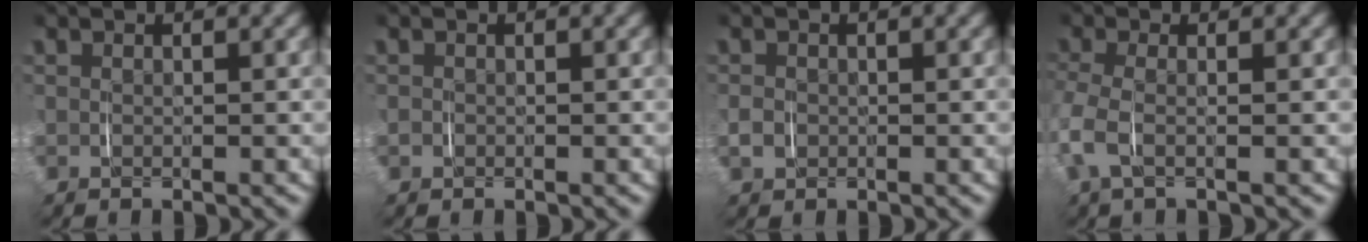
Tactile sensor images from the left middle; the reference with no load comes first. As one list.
[{"total": 0.6, "force": [-0.3, 0.5, 0.1], "torque": [-0.001, 0.003, -0.006]}, {"total": 1.3, "force": [-0.4, 1.2, 0.6], "torque": [-0.016, 0.003, -0.008]}, {"total": 3.5, "force": [-0.8, 1.9, 2.8], "torque": [-0.093, -0.010, -0.012]}]